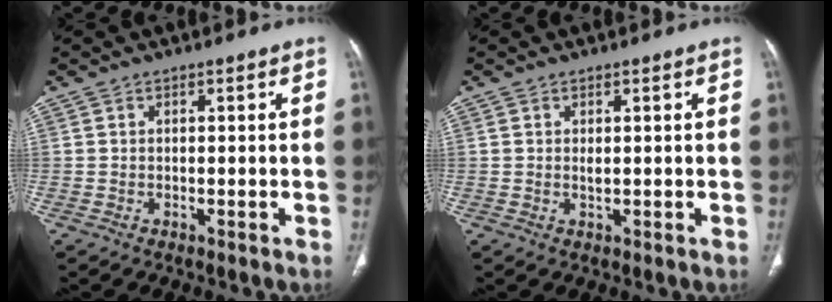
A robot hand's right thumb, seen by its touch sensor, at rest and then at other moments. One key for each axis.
{"total": 0.9, "fx": 0.2, "fy": 0.3, "fz": 0.9, "tx": -0.019, "ty": -0.001, "tz": 0.007}